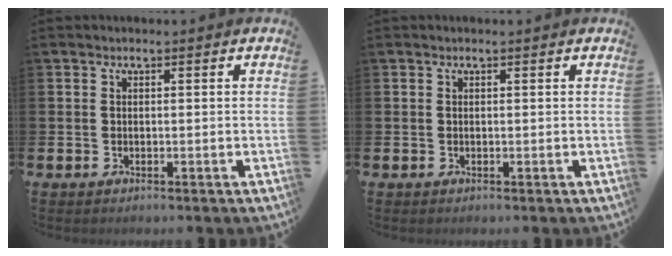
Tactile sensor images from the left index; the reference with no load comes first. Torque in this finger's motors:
{"motor_torque": [-0.92, -1.21, -0.47, -0.04]}